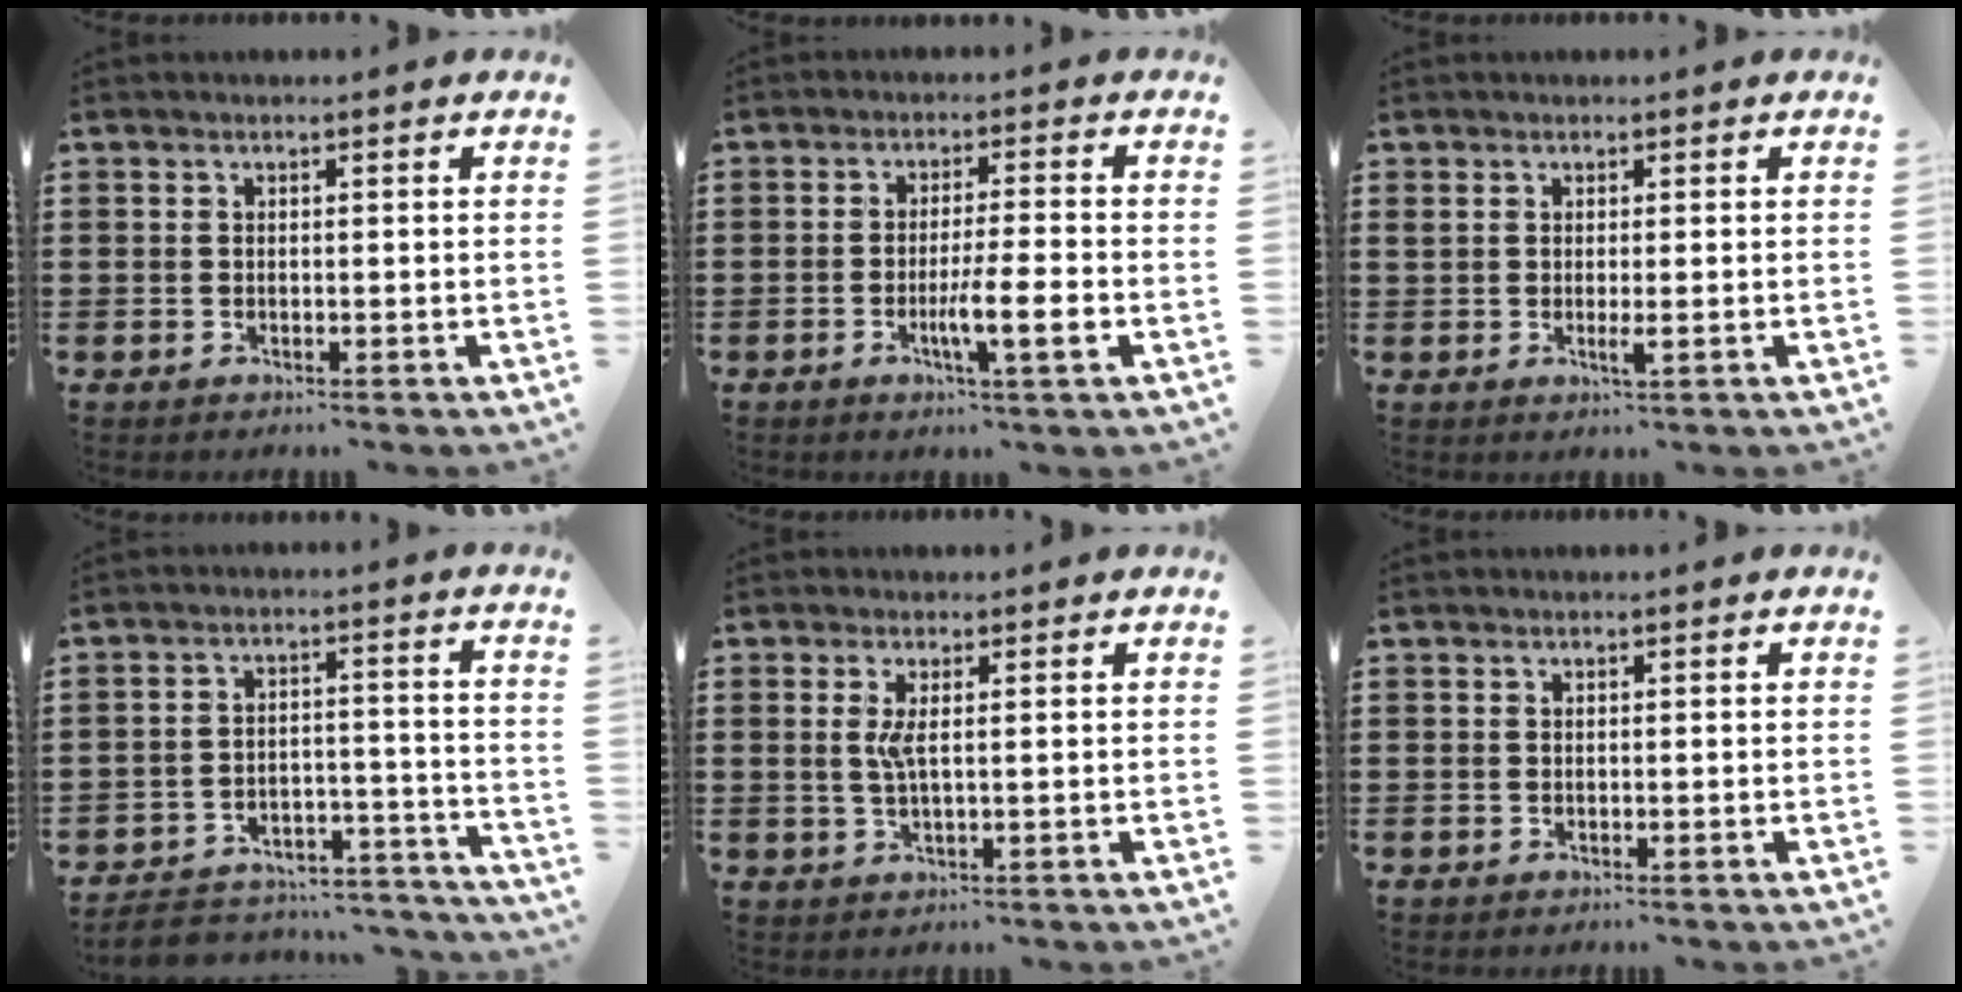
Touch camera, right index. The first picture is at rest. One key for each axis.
{"total": 6.5, "fx": -2.2, "fy": 0.4, "fz": 6.1, "tx": -0.098, "ty": -0.011, "tz": -0.034}
{"total": 1.8, "fx": -0.3, "fy": 0.2, "fz": 1.8, "tx": -0.033, "ty": -0.005, "tz": -0.004}
{"total": 4.9, "fx": -4.6, "fy": 1.3, "fz": 1.2, "tx": -0.020, "ty": 0.011, "tz": -0.093}
{"total": 2.8, "fx": 0.5, "fy": 0.5, "fz": 2.8, "tx": -0.056, "ty": -0.001, "tz": 0.008}
{"total": 0.0}